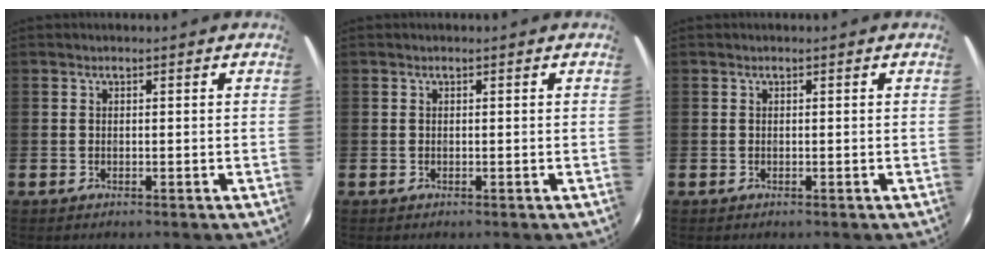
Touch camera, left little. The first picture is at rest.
{"total": 0.0}
{"total": 0.0}